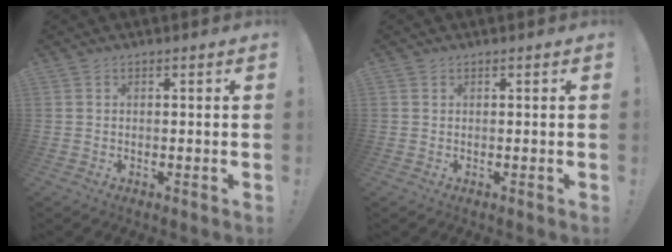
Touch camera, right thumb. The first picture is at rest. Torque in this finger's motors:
{"motor_torque": [0.06, -0.25, -0.06, 0.16, 0.05]}